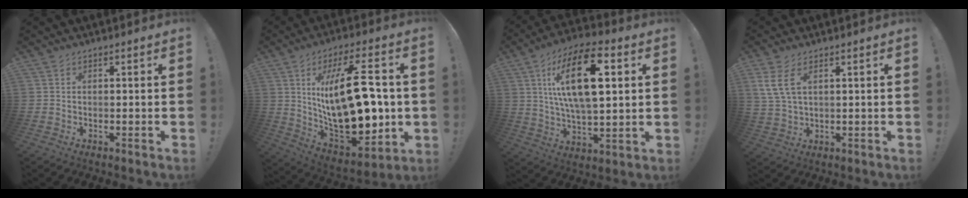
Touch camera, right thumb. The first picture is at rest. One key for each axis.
{"total": 28.0, "fx": 2.0, "fy": 12.9, "fz": 24.8, "tx": -0.442, "ty": -0.013, "tz": 0.042}
{"total": 21.2, "fx": 6.1, "fy": 9.4, "fz": 18.0, "tx": -0.324, "ty": -0.005, "tz": 0.084}
{"total": 7.7, "fx": 3.4, "fy": 4.0, "fz": 5.6, "tx": -0.107, "ty": -0.010, "tz": 0.065}